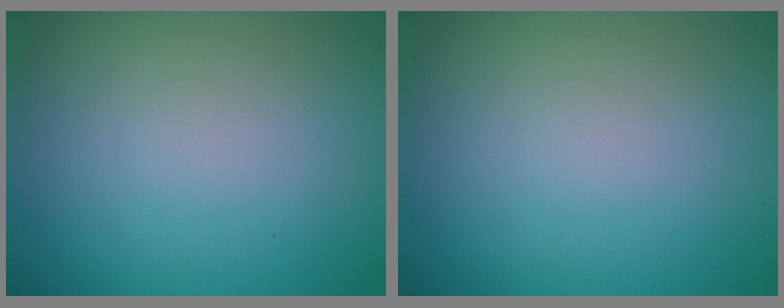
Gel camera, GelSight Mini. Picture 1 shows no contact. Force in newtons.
{"total": 0.0}